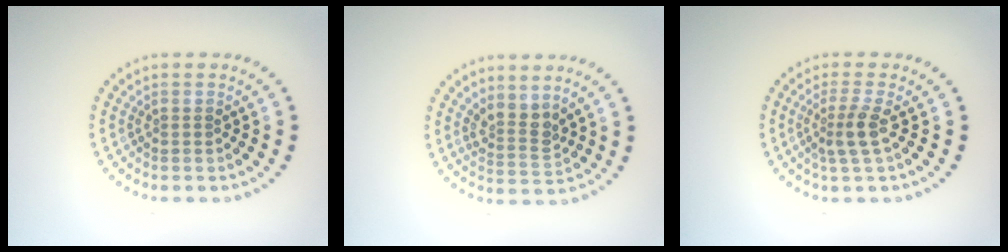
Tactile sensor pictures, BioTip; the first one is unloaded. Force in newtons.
{"total": 2.6, "press": 1.9, "slide": 1.7}
{"total": 2.3, "press": 1.8, "slide": 1.5}